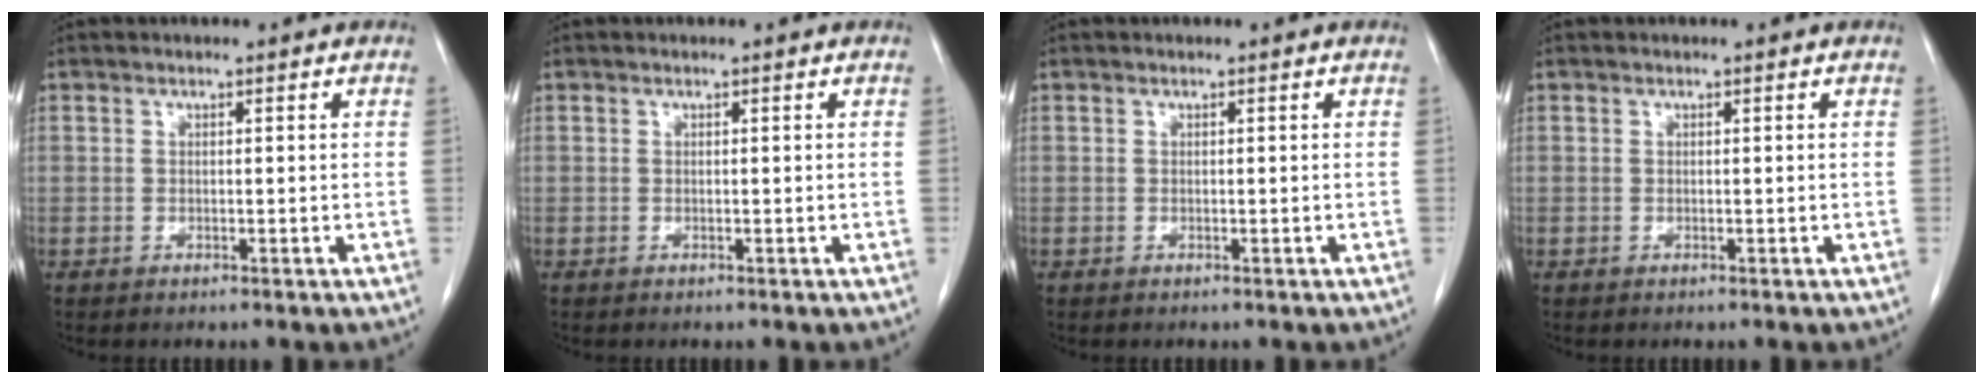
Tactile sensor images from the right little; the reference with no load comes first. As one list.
[{"total": 0.0}, {"total": 0.0}, {"total": 0.0}]